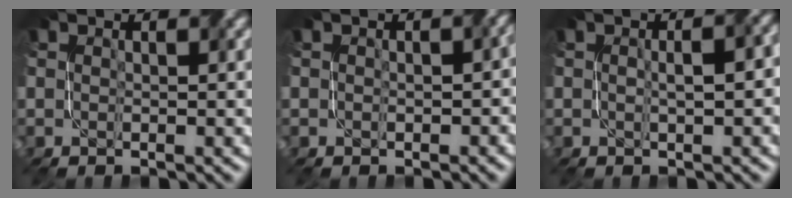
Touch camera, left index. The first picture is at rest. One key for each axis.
{"total": 2.5, "fx": 0.1, "fy": 1.5, "fz": 2.0, "tx": -0.016, "ty": 0.000, "tz": 0.004}
{"total": 3.4, "fx": 0.0, "fy": 1.1, "fz": 3.2, "tx": -0.038, "ty": 0.011, "tz": 0.003}